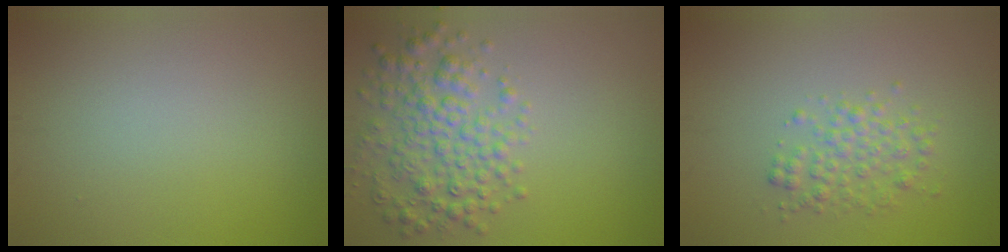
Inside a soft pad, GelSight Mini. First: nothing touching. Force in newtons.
{"total": 4.8, "press": 4.8, "slide": 0.1}
{"total": 2.6, "press": 2.6, "slide": 0.0}